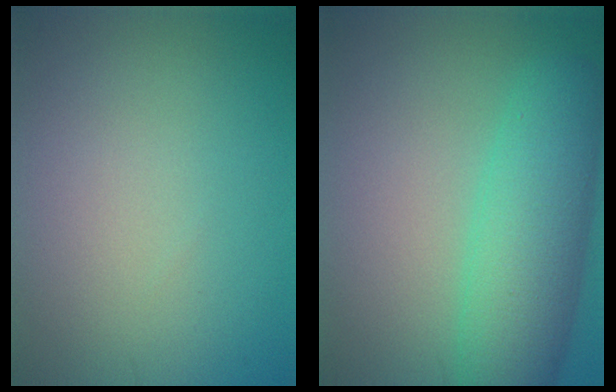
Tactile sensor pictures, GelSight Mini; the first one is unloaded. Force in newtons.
{"total": 7.8, "press": 7.8, "slide": 0.5}